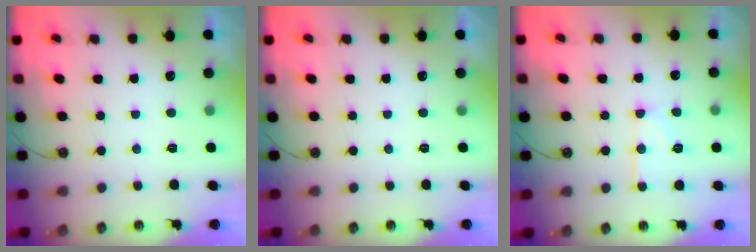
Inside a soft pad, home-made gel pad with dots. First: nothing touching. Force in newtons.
{"total": 0.0}
{"total": 12.2, "press": 12.1, "slide": 1.1}